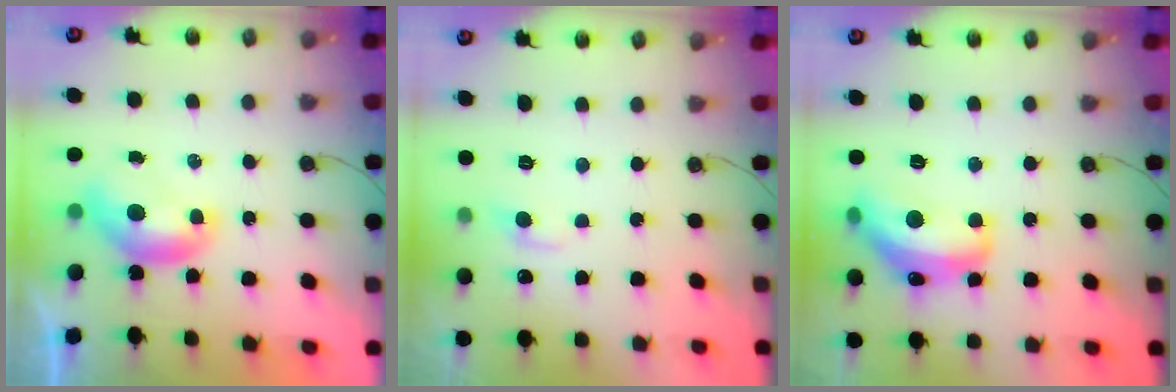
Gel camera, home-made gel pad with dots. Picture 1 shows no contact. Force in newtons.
{"total": 0.9, "press": 0.4, "slide": 0.8}
{"total": 10.7, "press": 10.7, "slide": 0.8}